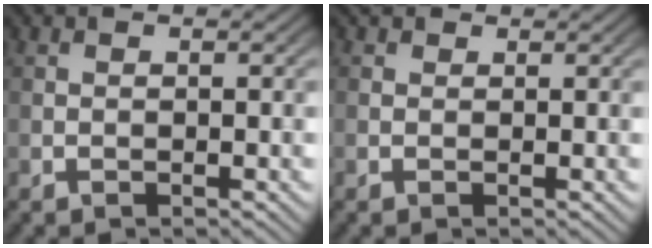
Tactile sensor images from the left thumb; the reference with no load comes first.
{"total": 1.1, "force": [0.7, 0.9, 0.3], "torque": [-0.008, 0.002, 0.009]}